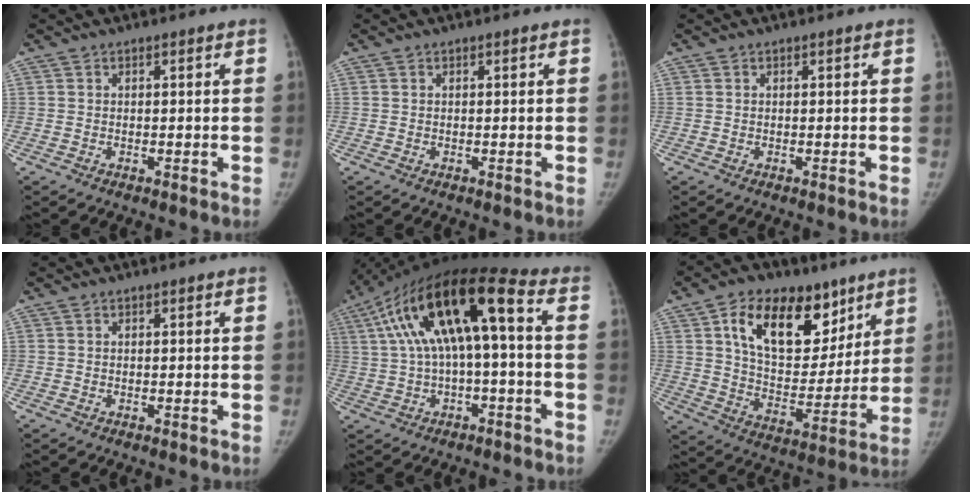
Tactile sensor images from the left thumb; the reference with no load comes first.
{"total": 0.0}
{"total": 0.0}
{"total": 0.0}
{"total": 16.9, "force": [2.2, 5.4, 15.9], "torque": [-0.301, 0.063, 0.038]}
{"total": 20.5, "force": [10.4, 12.1, 12.8], "torque": [-0.154, -0.043, 0.176]}